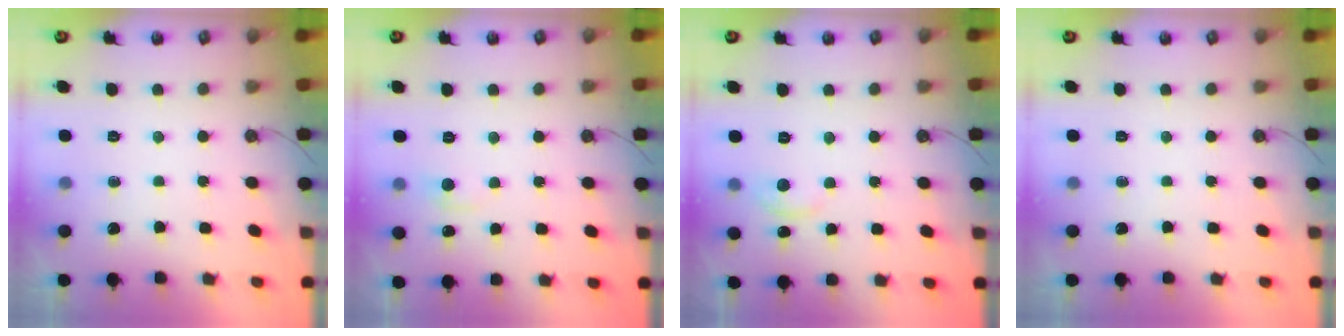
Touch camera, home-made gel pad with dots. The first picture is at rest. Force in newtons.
{"total": 1.1, "press": 0.8, "slide": 0.7}
{"total": 3.2, "press": 3.1, "slide": 0.5}
{"total": 0.0}